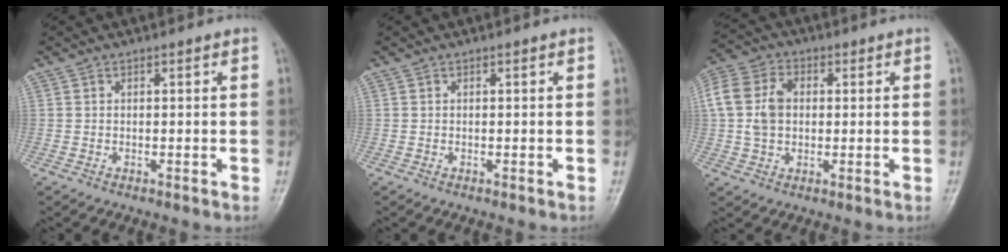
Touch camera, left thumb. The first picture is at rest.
{"total": 0.0}
{"total": 11.6, "force": [0.9, 8.7, 7.5], "torque": [-0.160, 0.019, 0.016]}